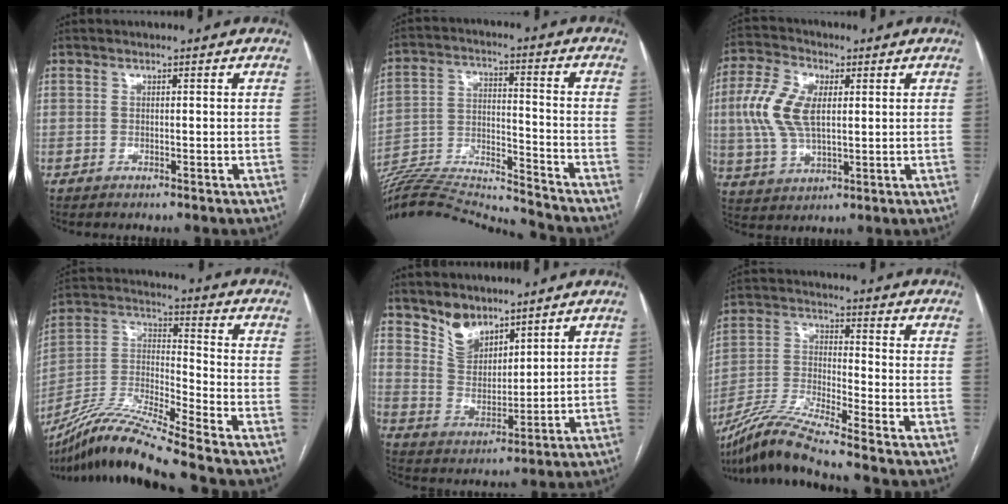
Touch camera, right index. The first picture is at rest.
{"total": 19.6, "force": [-18.9, -0.8, 5.2], "torque": [-0.110, -0.008, -0.310]}
{"total": 10.6, "force": [1.7, 5.2, 9.0], "torque": [-0.217, 0.015, 0.035]}
{"total": 15.1, "force": [-12.6, -1.4, 8.2], "torque": [-0.165, -0.007, -0.236]}
{"total": 7.3, "force": [5.8, 3.6, 2.5], "torque": [-0.054, 0.002, 0.122]}
{"total": 10.0, "force": [-8.7, -1.8, 4.4], "torque": [-0.095, -0.019, -0.167]}